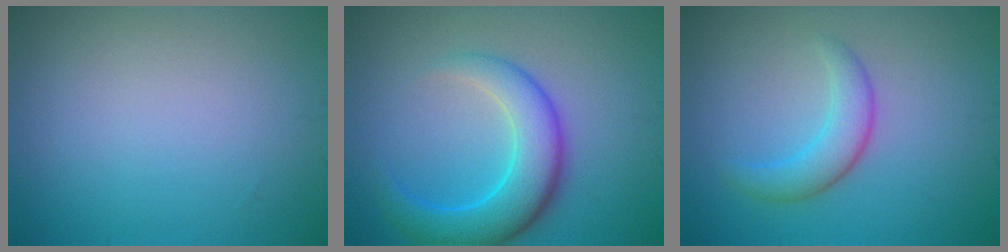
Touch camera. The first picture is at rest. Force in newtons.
{"total": 6.0, "press": 6.0, "slide": 0.2}
{"total": 2.9, "press": 2.9, "slide": 0.1}